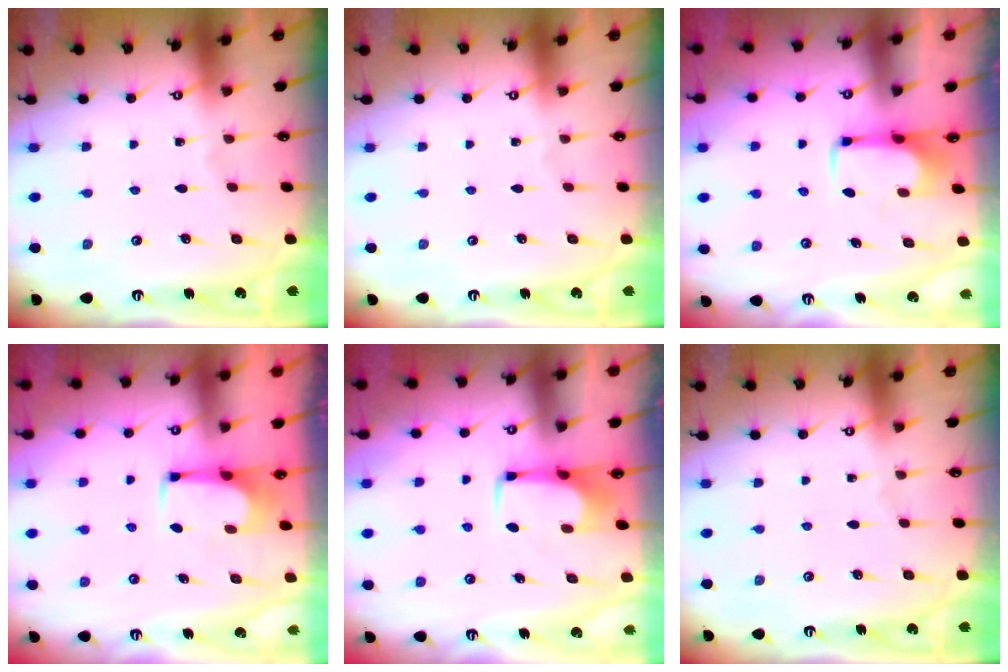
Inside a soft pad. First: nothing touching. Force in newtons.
{"total": 0.0}
{"total": 2.0, "press": 2.0, "slide": 0.4}
{"total": 3.5, "press": 3.5, "slide": 0.2}
{"total": 0.6, "press": 0.5, "slide": 0.2}
{"total": 0.0}